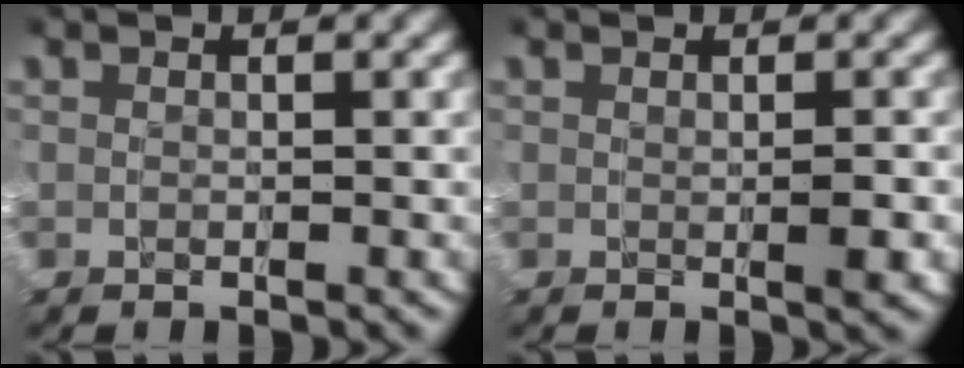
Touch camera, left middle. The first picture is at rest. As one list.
[{"total": 0.8, "force": [0.0, 0.0, 0.8], "torque": [-0.002, 0.000, -0.001]}]